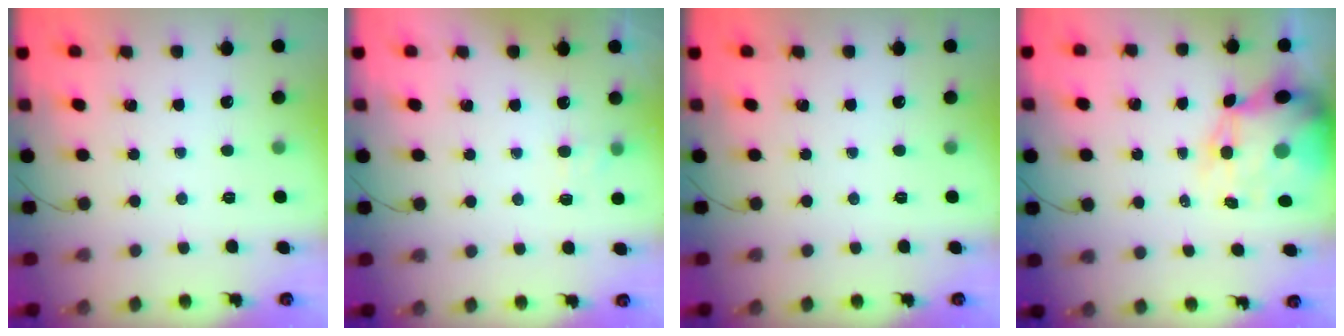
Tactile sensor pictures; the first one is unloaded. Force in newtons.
{"total": 5.9, "press": 5.7, "slide": 1.6}
{"total": 0.0}
{"total": 10.6, "press": 10.1, "slide": 3.2}